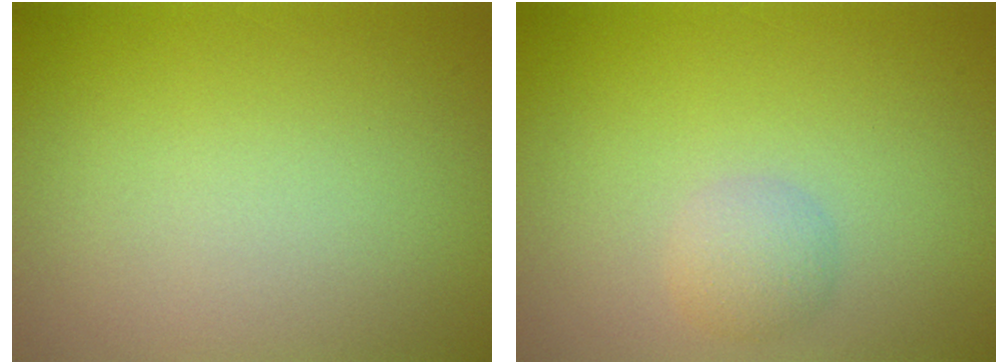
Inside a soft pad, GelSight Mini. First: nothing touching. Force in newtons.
{"total": 1.8, "press": 1.8, "slide": 0.1}